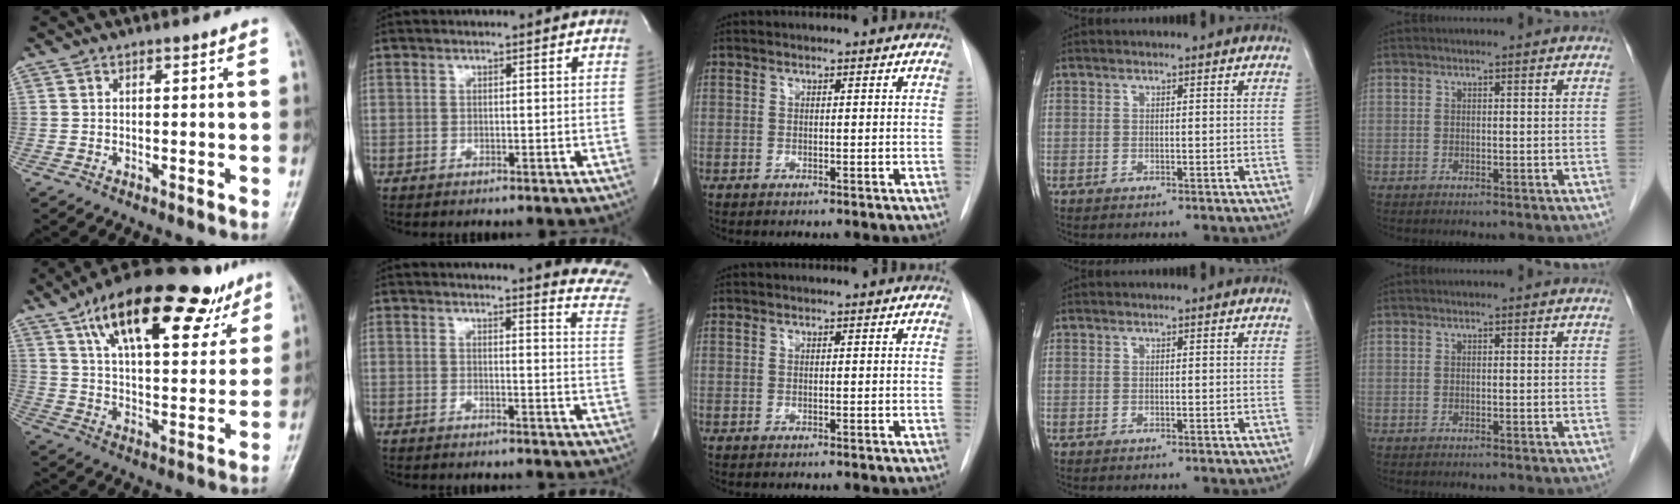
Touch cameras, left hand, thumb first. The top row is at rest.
{"thumb": {"total": 24.9, "force": [14.6, 10.3, 17.3], "torque": [-0.229, -0.019, 0.230]}, "index": {"total": 14.5, "force": [13.9, 0.4, 4.2], "torque": [-0.030, -0.114, 0.124]}}